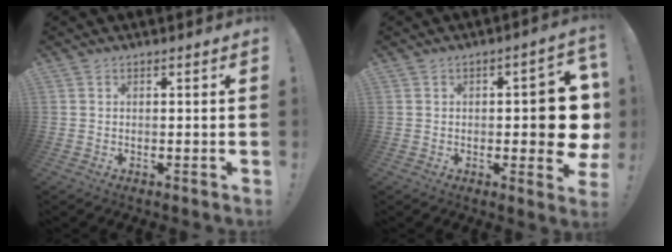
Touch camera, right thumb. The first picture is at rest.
{"total": 8.4, "force": [-1.0, 3.4, 7.7], "torque": [-0.090, 0.002, -0.014]}